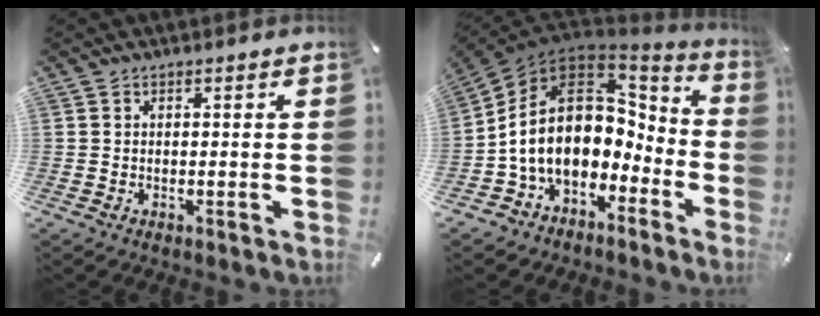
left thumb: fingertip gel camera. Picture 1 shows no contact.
{"total": 18.2, "force": [-0.8, 13.6, 12.1], "torque": [-0.239, -0.003, -0.011]}